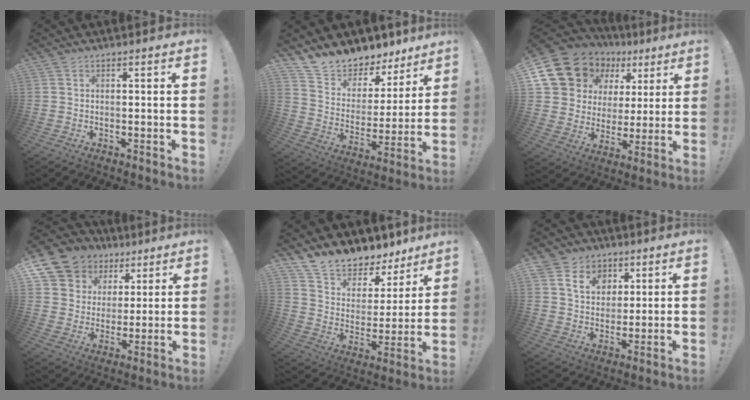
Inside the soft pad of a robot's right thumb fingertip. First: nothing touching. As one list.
[{"total": 10.5, "force": [9.8, 3.7, 0.7], "torque": [-0.032, -0.097, 0.176]}, {"total": 16.2, "force": [9.8, 11.3, 6.2], "torque": [-0.109, -0.058, 0.204]}, {"total": 12.0, "force": [7.1, 9.3, 3.1], "torque": [-0.051, -0.053, 0.146]}, {"total": 11.6, "force": [10.4, 4.4, 2.3], "torque": [-0.054, -0.097, 0.188]}, {"total": 11.1, "force": [5.7, 8.4, 4.6], "torque": [-0.071, -0.021, 0.110]}]